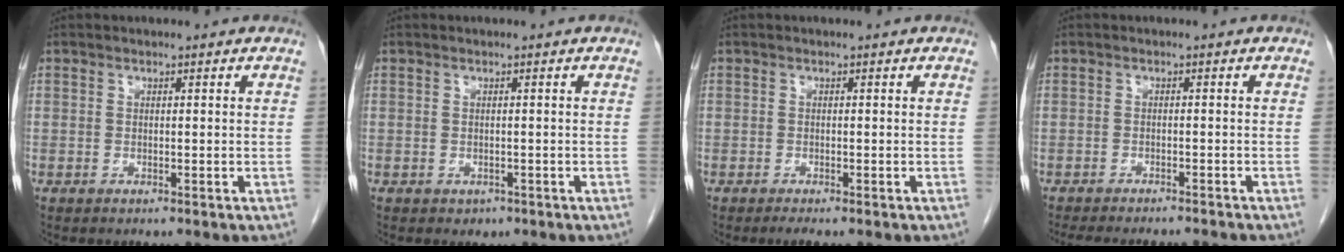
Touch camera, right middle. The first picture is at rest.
{"total": 1.0, "force": [-0.5, 0.8, 0.3], "torque": [-0.005, 0.002, -0.003]}
{"total": 1.3, "force": [-1.0, 0.2, 0.7], "torque": [-0.014, -0.004, -0.016]}
{"total": 10.9, "force": [-10.0, 1.0, 4.2], "torque": [-0.053, -0.009, -0.128]}